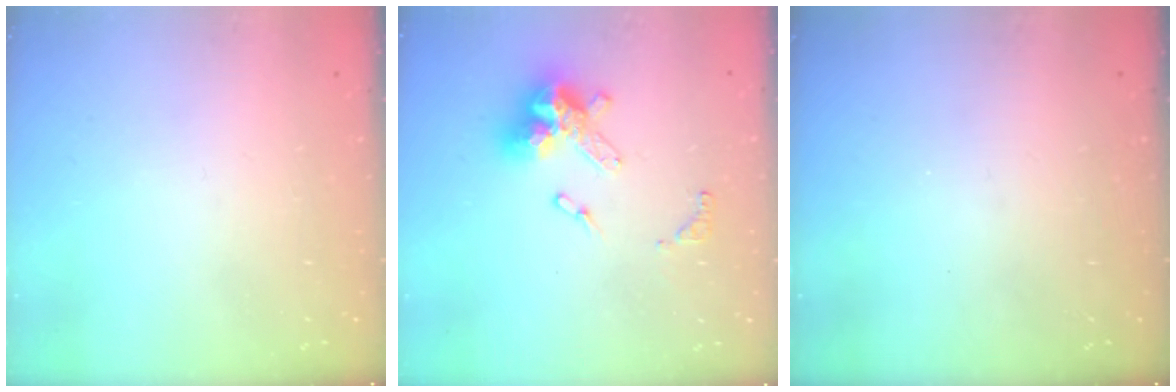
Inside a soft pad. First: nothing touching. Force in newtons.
{"total": 14.1, "press": 14.1, "slide": 0.9}
{"total": 0.0}